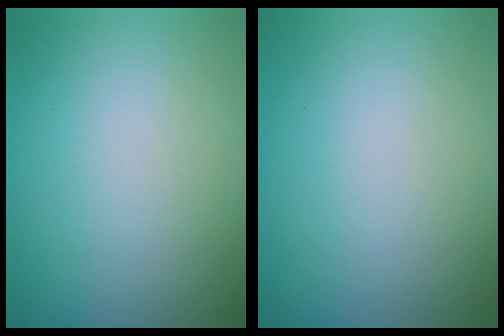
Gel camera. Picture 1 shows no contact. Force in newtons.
{"total": 0.0}